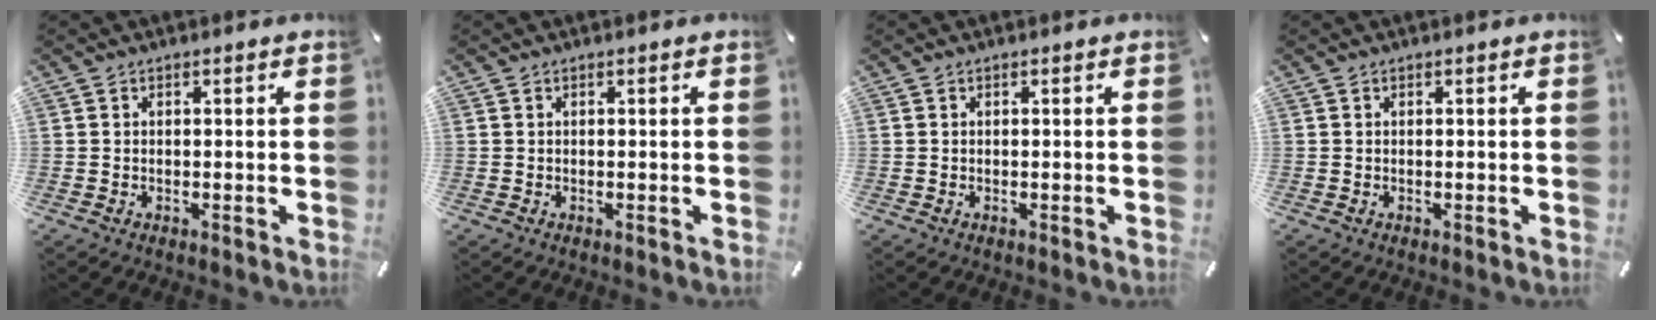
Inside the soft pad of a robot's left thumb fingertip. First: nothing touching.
{"total": 0.0}
{"total": 0.0}
{"total": 0.0}